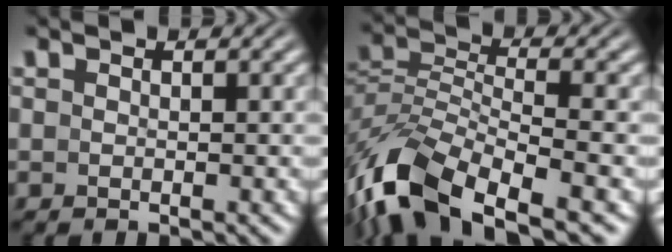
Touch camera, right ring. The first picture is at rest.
{"total": 8.8, "force": [-5.0, 4.6, 5.6], "torque": [-0.136, -0.035, -0.063]}